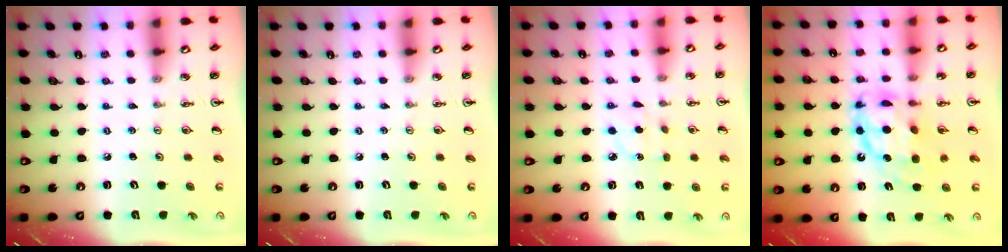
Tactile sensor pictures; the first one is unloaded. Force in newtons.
{"total": 0.0}
{"total": 5.2, "press": 5.2, "slide": 0.5}
{"total": 12.3, "press": 12.3, "slide": 1.1}